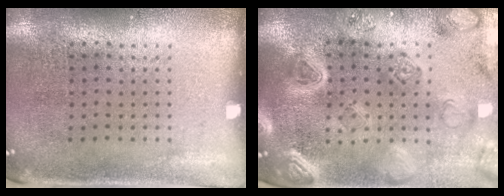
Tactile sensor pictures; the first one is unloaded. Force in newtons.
{"total": 4.1, "press": 3.7, "slide": 1.7}